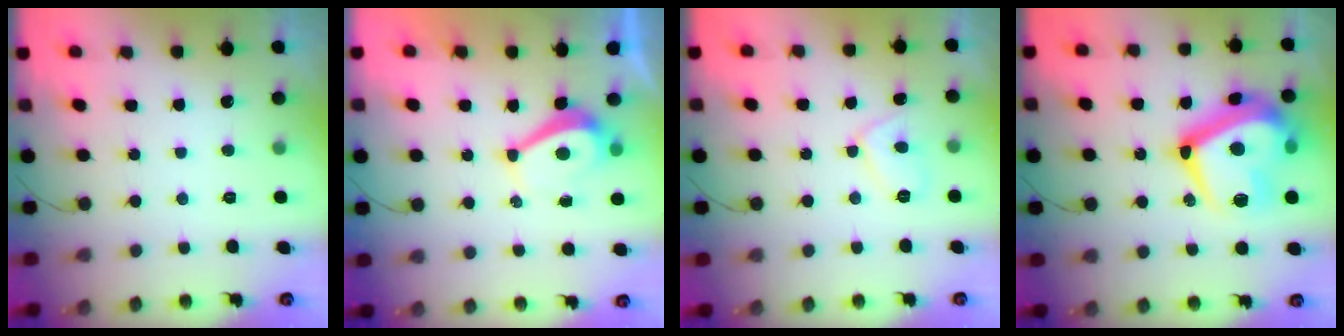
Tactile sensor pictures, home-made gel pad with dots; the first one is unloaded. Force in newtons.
{"total": 4.0, "press": 4.0, "slide": 0.6}
{"total": 6.7, "press": 6.7, "slide": 0.5}
{"total": 24.3, "press": 24.3, "slide": 1.5}